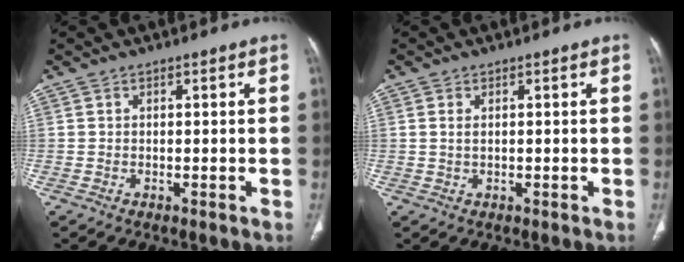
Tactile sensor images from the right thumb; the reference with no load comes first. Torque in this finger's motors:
{"motor_torque": [-0.58, 0.31, -0.36, -0.13, 0.00]}